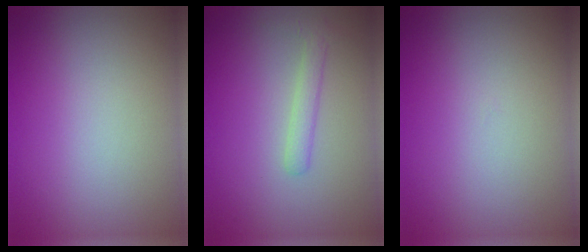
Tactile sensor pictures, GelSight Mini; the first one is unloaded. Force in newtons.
{"total": 1.6, "press": 1.6, "slide": 0.0}
{"total": 0.0}